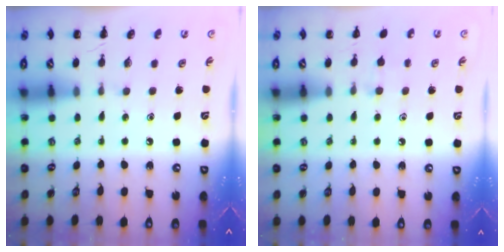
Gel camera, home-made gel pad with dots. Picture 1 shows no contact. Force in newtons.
{"total": 4.5, "press": 4.2, "slide": 1.7}